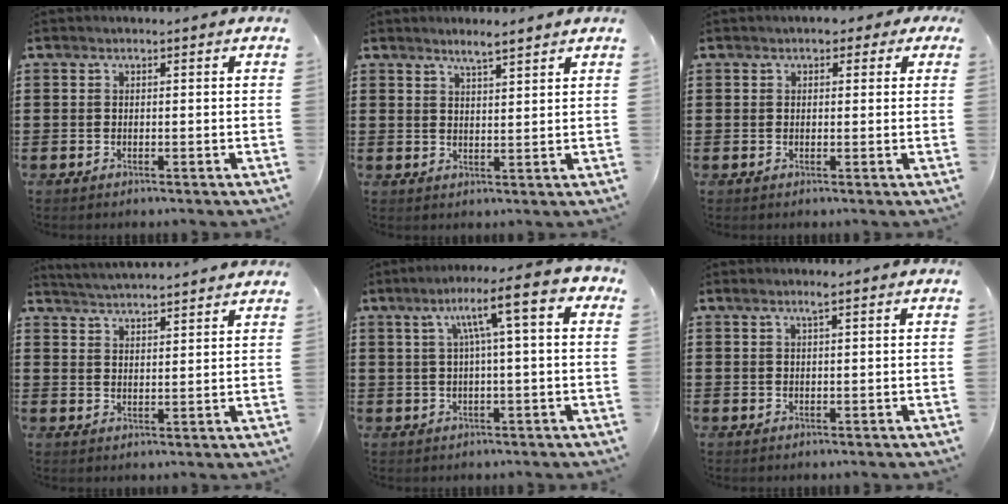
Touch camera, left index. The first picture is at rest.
{"total": 2.9, "force": [2.6, 0.0, 1.2], "torque": [-0.028, -0.002, 0.048]}
{"total": 2.0, "force": [1.2, 1.1, 1.1], "torque": [-0.019, 0.005, 0.018]}
{"total": 3.6, "force": [3.5, -0.6, 0.0], "torque": [-0.013, -0.019, 0.061]}
{"total": 8.3, "force": [2.2, 0.6, 8.0], "torque": [-0.150, 0.000, 0.029]}
{"total": 1.7, "force": [1.0, 0.1, 1.4], "torque": [-0.029, 0.000, 0.018]}